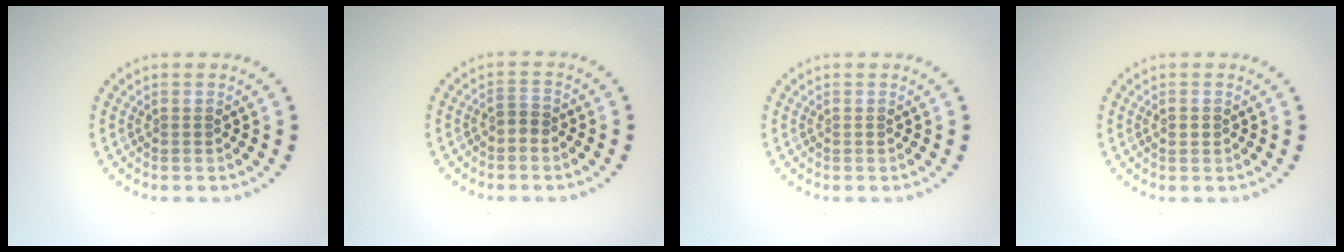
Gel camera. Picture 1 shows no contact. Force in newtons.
{"total": 1.1, "press": 1.0, "slide": 0.5}
{"total": 0.0}
{"total": 1.1, "press": 1.0, "slide": 0.1}